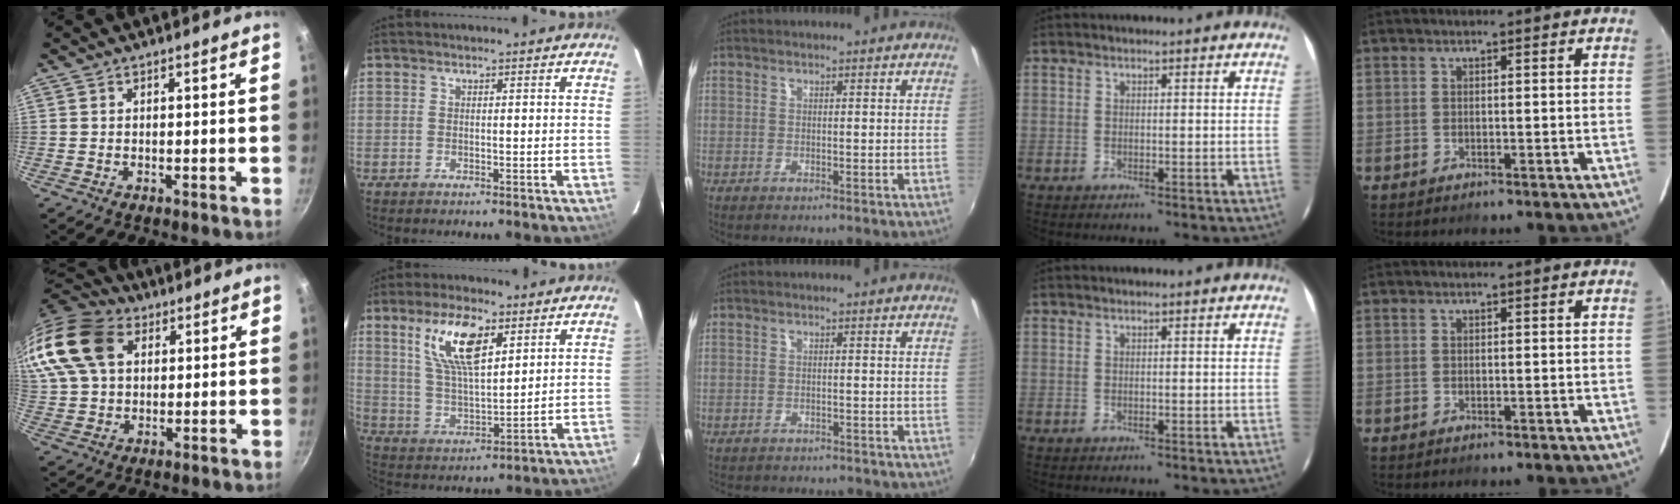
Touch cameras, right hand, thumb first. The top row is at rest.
{"thumb": {"total": 22.0, "force": [8.2, 15.6, 13.2], "torque": [-0.301, 0.024, 0.149]}, "index": {"total": 12.5, "force": [6.2, 4.6, 9.8], "torque": [-0.186, 0.010, 0.126]}, "middle": {"total": 8.1, "force": [-7.4, 2.0, 2.6], "torque": [-0.064, -0.012, -0.101]}}